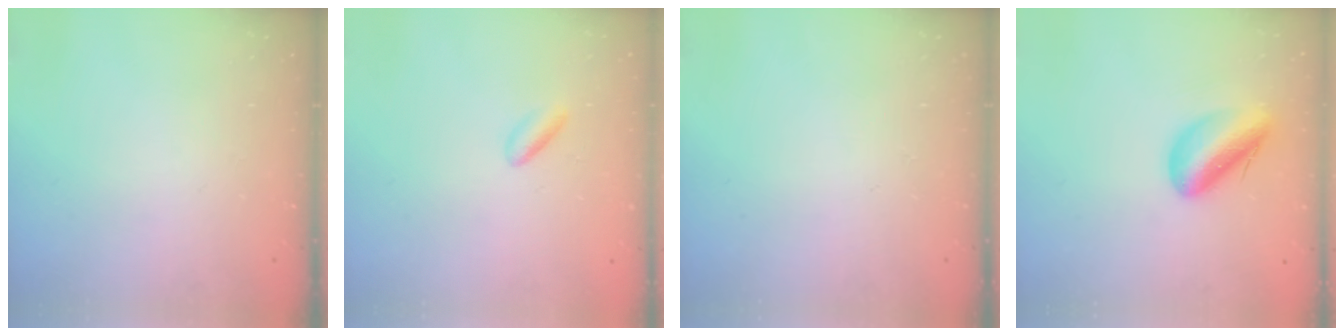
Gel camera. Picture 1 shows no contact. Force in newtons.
{"total": 2.5, "press": 2.3, "slide": 0.9}
{"total": 0.0}
{"total": 10.8, "press": 10.3, "slide": 3.3}